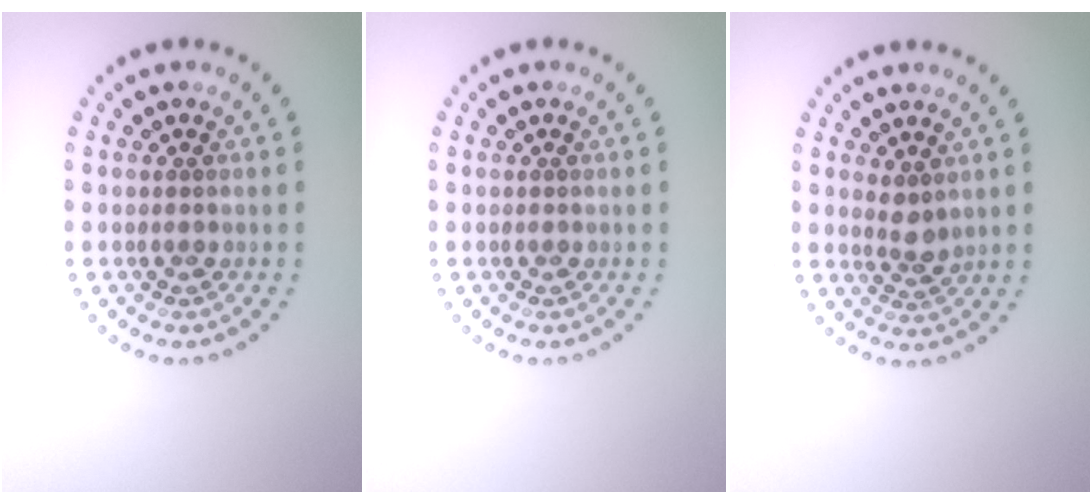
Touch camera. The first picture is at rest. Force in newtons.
{"total": 0.0}
{"total": 1.6, "press": 1.5, "slide": 0.7}